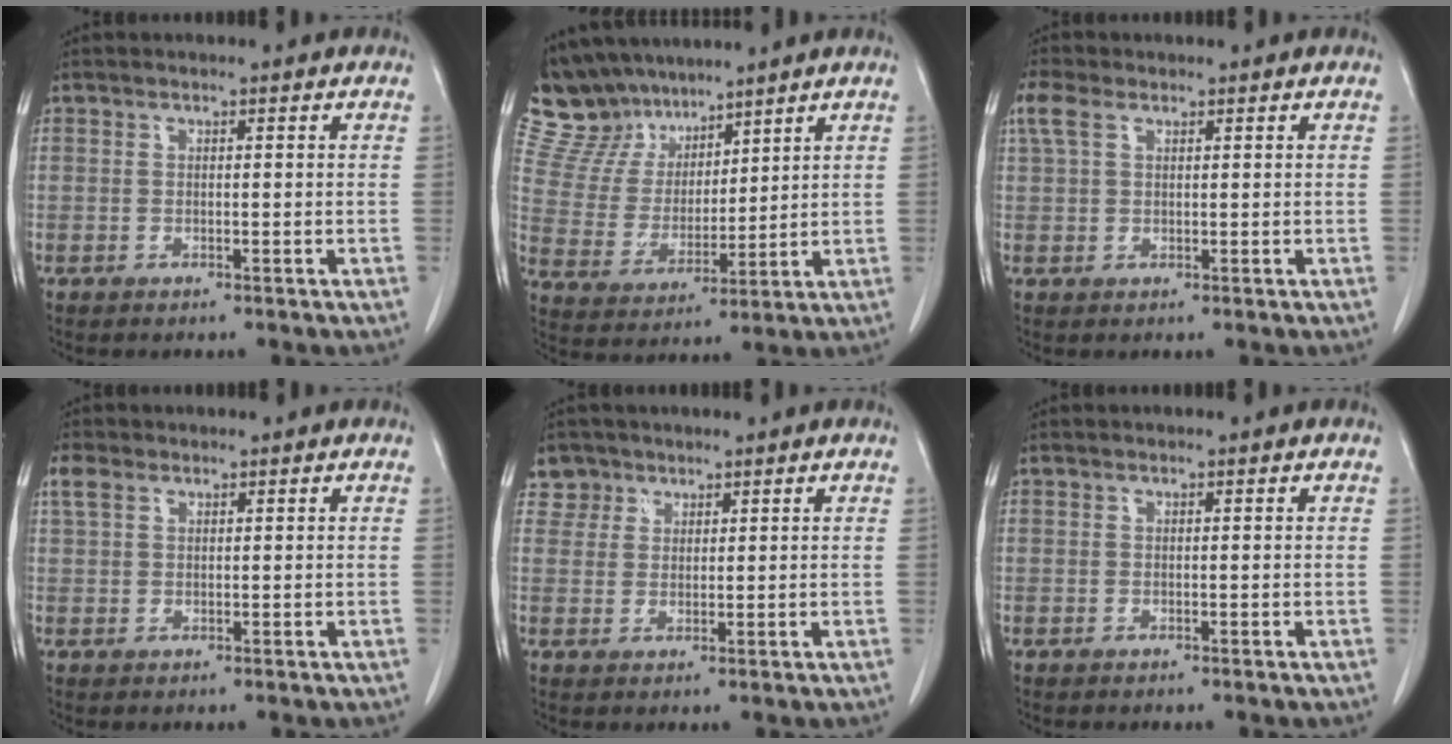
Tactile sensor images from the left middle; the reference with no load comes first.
{"total": 11.5, "force": [10.0, 5.2, 2.1], "torque": [-0.055, 0.024, 0.202]}
{"total": 3.3, "force": [1.8, 1.8, 2.1], "torque": [-0.059, 0.023, 0.043]}
{"total": 2.4, "force": [1.5, 1.4, 1.3], "torque": [-0.035, 0.015, 0.035]}
{"total": 3.2, "force": [2.2, 2.3, -0.5], "torque": [0.020, 0.002, 0.037]}
{"total": 0.0}